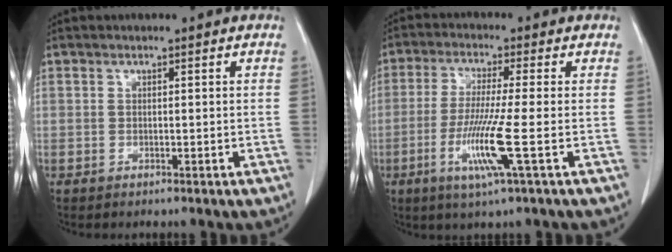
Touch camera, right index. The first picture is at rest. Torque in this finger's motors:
{"motor_torque": [1.34, -0.45, 0.69, 0.21]}